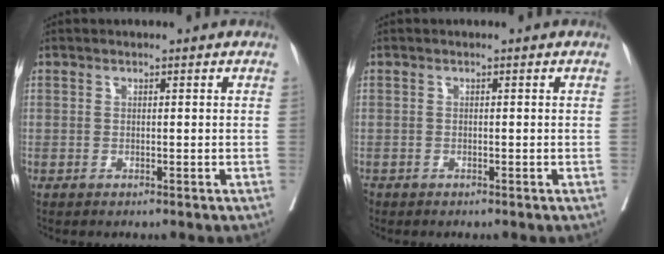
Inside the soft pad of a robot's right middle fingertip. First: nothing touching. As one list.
[{"total": 1.1, "force": [-0.8, 0.7, 0.2], "torque": [-0.009, -0.003, -0.013]}]